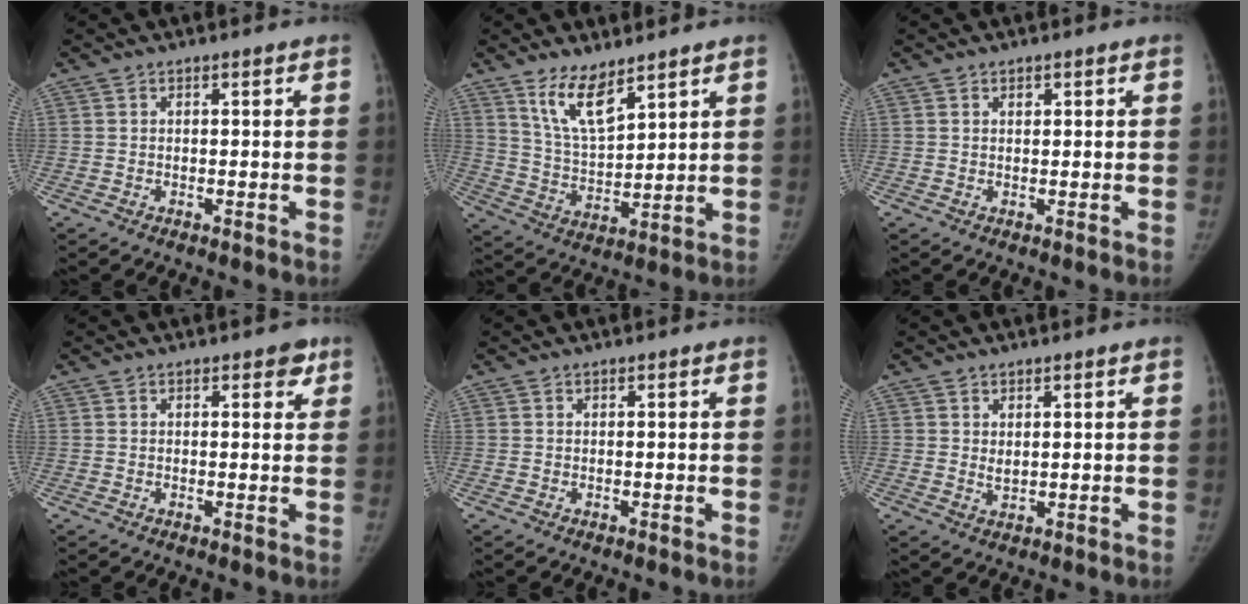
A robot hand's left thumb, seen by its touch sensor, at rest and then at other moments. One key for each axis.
{"total": 9.4, "fx": 6.6, "fy": 3.2, "fz": 6.0, "tx": -0.098, "ty": -0.047, "tz": 0.136}
{"total": 0.9, "fx": 0.5, "fy": 0.6, "fz": 0.4, "tx": -0.002, "ty": -0.002, "tz": 0.008}
{"total": 2.4, "fx": 1.4, "fy": 1.4, "fz": 1.4, "tx": 0.002, "ty": -0.004, "tz": 0.013}
{"total": 0.0}
{"total": 1.8, "fx": 0.8, "fy": 1.2, "fz": 1.1, "tx": -0.013, "ty": -0.009, "tz": 0.018}